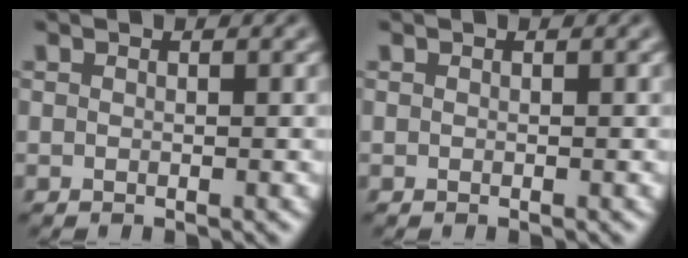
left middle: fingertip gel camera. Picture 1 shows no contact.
{"total": 0.0}